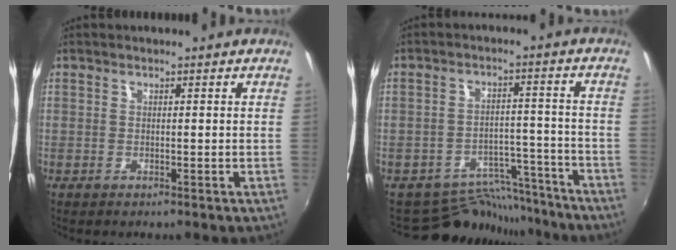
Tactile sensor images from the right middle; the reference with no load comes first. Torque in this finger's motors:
{"motor_torque": [-0.67, -0.45, -0.04, -0.04]}